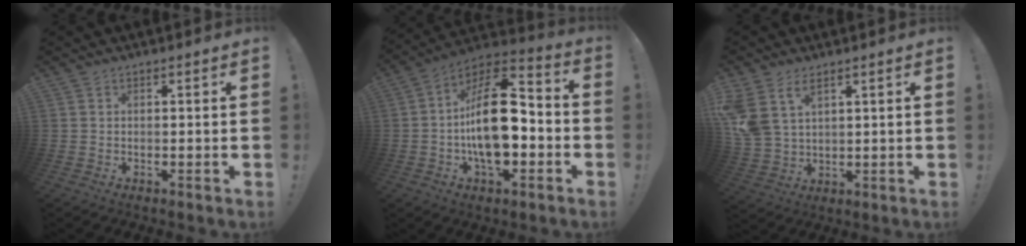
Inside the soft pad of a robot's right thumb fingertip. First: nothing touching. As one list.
[{"total": 20.9, "force": [-2.7, 10.8, 17.7], "torque": [-0.306, 0.023, -0.041]}, {"total": 8.7, "force": [4.9, 5.3, 4.9], "torque": [-0.109, -0.019, 0.099]}]